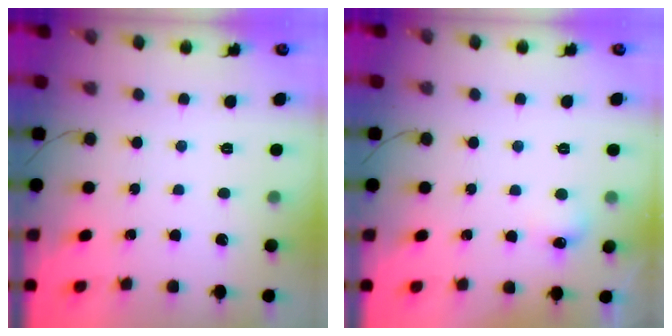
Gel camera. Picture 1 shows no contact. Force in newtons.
{"total": 5.3, "press": 5.1, "slide": 1.3}